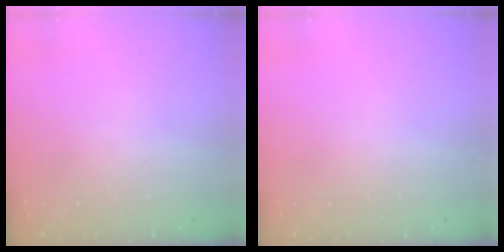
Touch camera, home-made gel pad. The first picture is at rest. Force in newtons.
{"total": 0.0}